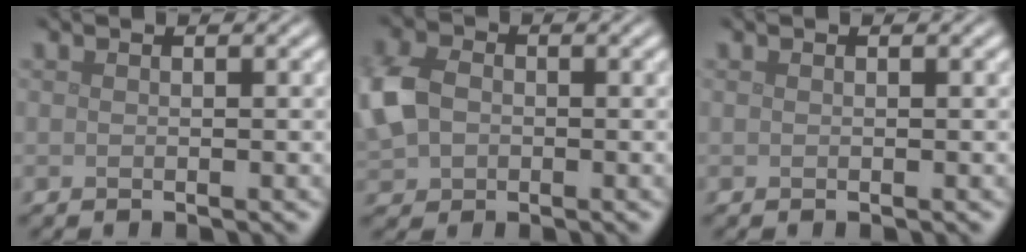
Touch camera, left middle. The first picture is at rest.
{"total": 5.4, "force": [-0.2, 4.3, 3.3], "torque": [-0.103, 0.001, -0.009]}
{"total": 0.0}